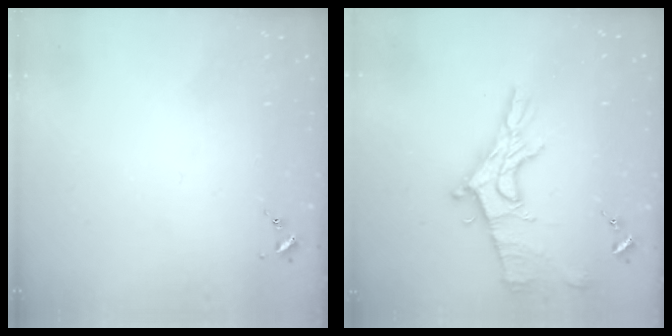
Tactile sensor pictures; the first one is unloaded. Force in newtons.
{"total": 14.1, "press": 14.1, "slide": 1.3}